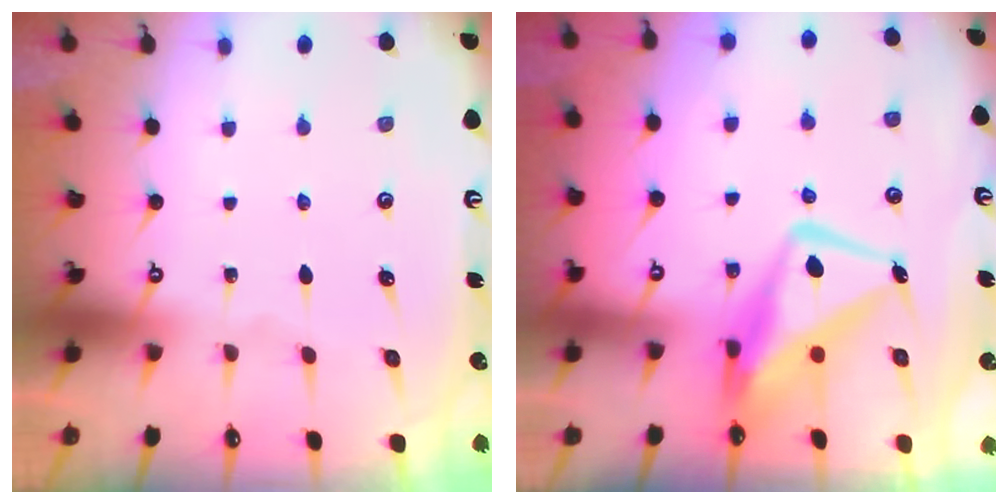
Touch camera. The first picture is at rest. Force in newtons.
{"total": 11.6, "press": 11.5, "slide": 1.6}